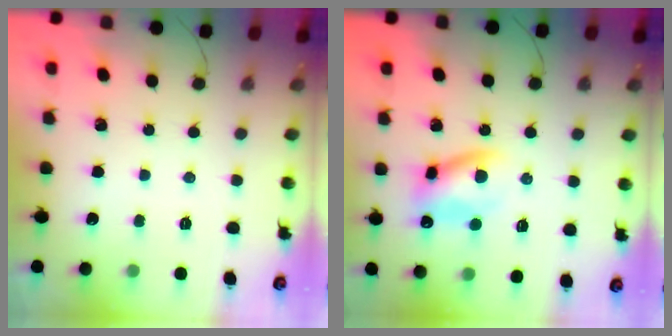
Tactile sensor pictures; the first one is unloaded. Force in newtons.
{"total": 10.4, "press": 10.1, "slide": 2.5}